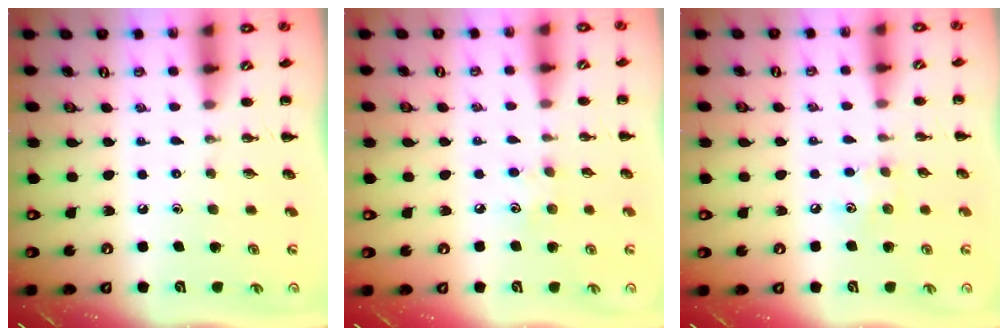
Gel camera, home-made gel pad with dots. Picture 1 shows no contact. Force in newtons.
{"total": 4.8, "press": 4.6, "slide": 1.3}
{"total": 6.3, "press": 6.1, "slide": 1.5}